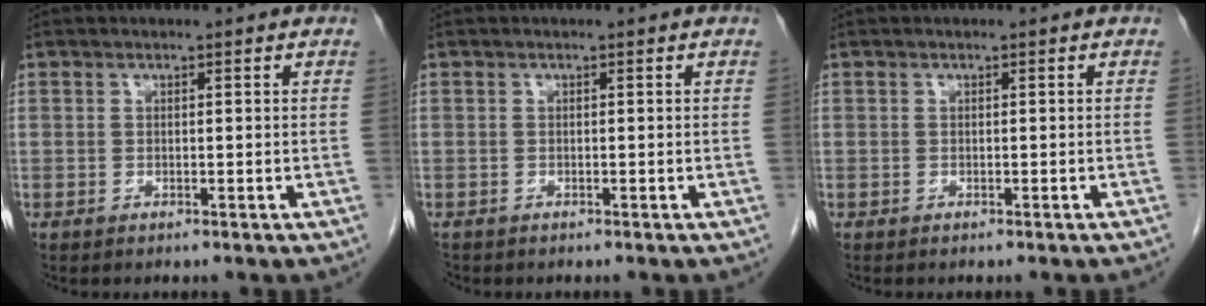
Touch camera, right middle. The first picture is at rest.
{"total": 0.6, "force": [-0.5, 0.2, 0.0], "torque": [-0.007, -0.001, -0.010]}
{"total": 0.8, "force": [-0.7, 0.0, 0.4], "torque": [-0.001, 0.002, -0.007]}